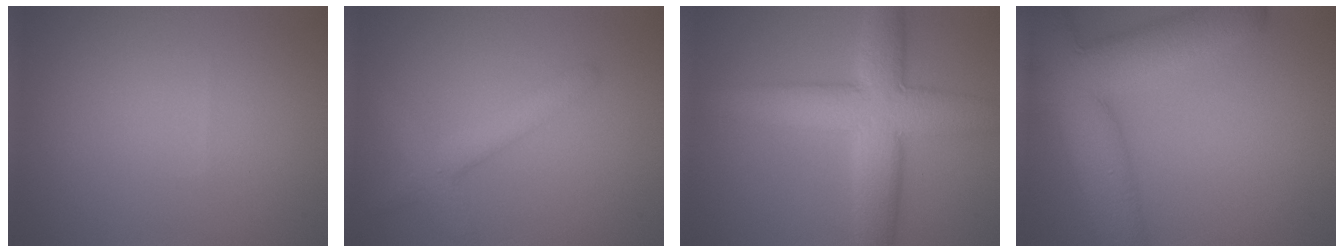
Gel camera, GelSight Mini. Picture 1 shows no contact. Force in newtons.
{"total": 2.8, "press": 2.8, "slide": 0.1}
{"total": 8.6, "press": 8.6, "slide": 0.5}
{"total": 10.7, "press": 10.7, "slide": 0.7}